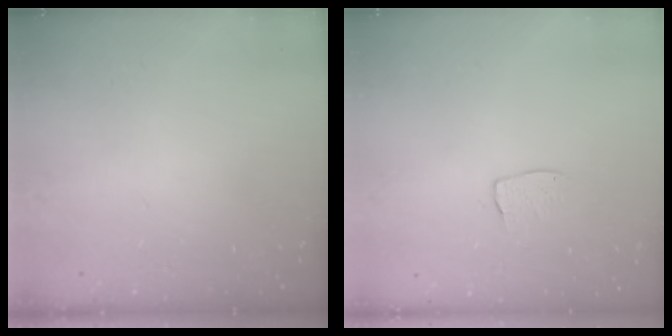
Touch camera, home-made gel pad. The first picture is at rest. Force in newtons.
{"total": 5.0, "press": 5.0, "slide": 0.3}